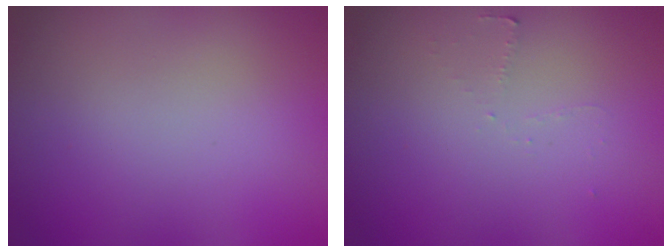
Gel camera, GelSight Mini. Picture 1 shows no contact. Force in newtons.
{"total": 0.9, "press": 0.8, "slide": 0.3}